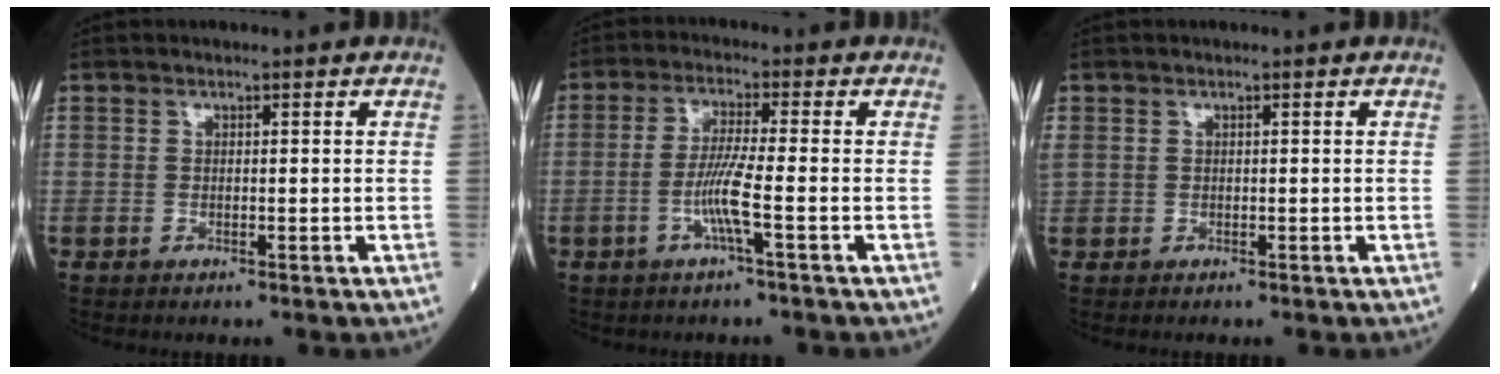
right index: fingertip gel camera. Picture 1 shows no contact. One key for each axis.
{"total": 5.5, "fx": -1.8, "fy": -0.6, "fz": 5.1, "tx": -0.106, "ty": -0.005, "tz": -0.038}
{"total": 1.4, "fx": 0.2, "fy": 1.2, "fz": 0.6, "tx": -0.031, "ty": 0.018, "tz": 0.006}